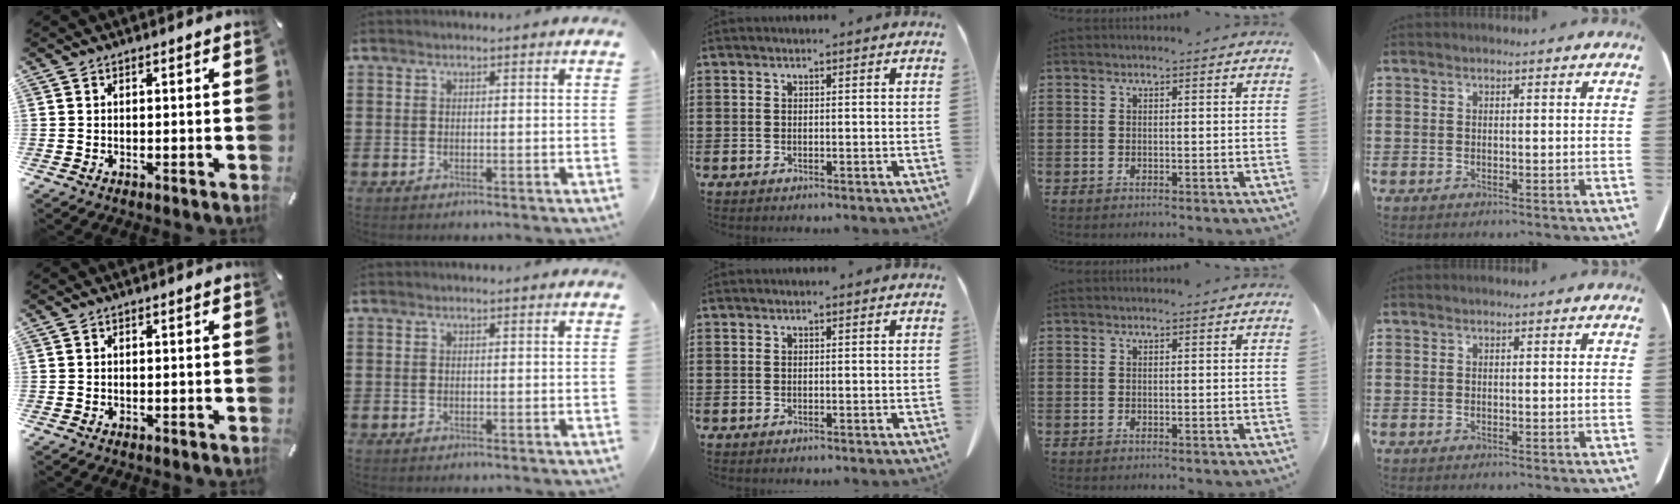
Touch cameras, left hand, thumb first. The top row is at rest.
{}